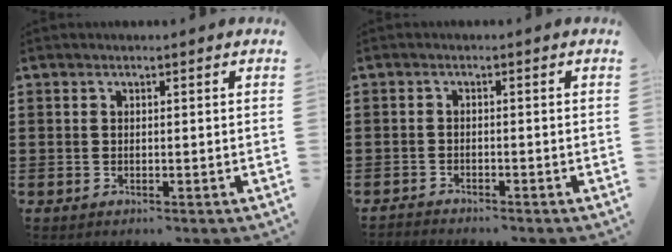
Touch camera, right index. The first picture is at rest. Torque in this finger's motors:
{"motor_torque": [0.12, -0.15, 0.03, -0.01]}